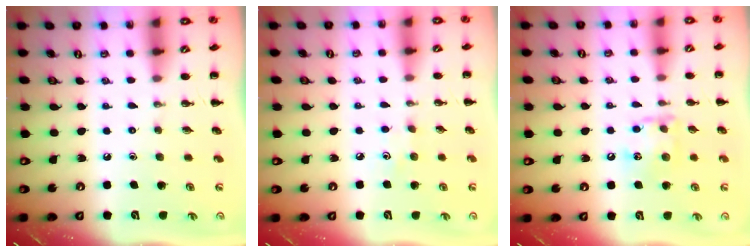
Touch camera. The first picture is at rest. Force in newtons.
{"total": 2.9, "press": 2.8, "slide": 0.8}
{"total": 10.9, "press": 10.8, "slide": 0.9}